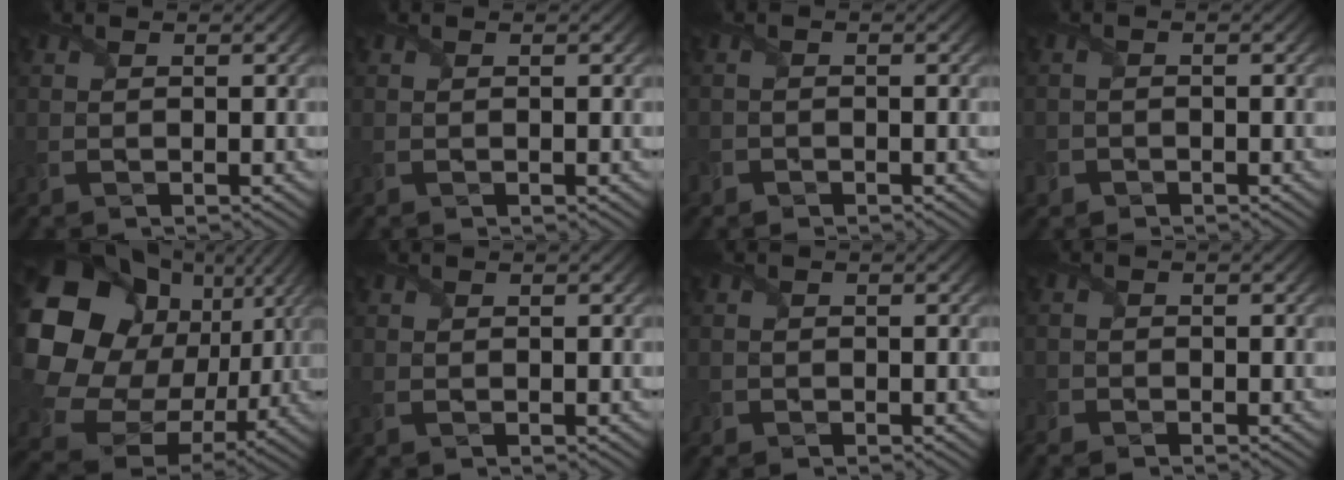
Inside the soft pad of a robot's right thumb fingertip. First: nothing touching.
{"total": 0.5, "force": [0.2, 0.4, 0.1], "torque": [-0.002, -0.002, 0.004]}
{"total": 1.4, "force": [-0.8, 1.1, 0.1], "torque": [0.000, -0.002, -0.021]}
{"total": 1.8, "force": [-1.0, 1.5, 0.2], "torque": [-0.002, -0.003, -0.026]}
{"total": 23.0, "force": [4.2, 19.3, 11.7], "torque": [-0.321, -0.034, 0.102]}
{"total": 1.4, "force": [0.3, 1.2, 0.7], "torque": [-0.018, -0.002, 0.006]}
{"total": 1.3, "force": [-0.4, 1.2, 0.0], "torque": [0.004, -0.005, -0.011]}
{"total": 2.4, "force": [-1.8, 1.5, 0.3], "torque": [-0.009, -0.011, -0.042]}